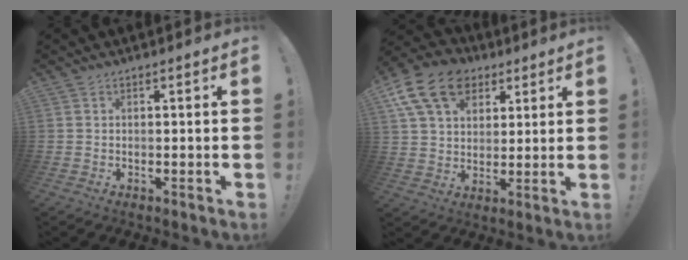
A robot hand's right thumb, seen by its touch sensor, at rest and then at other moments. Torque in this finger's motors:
{"motor_torque": [0.56, 1.05, 0.83, -0.15, 0.10]}